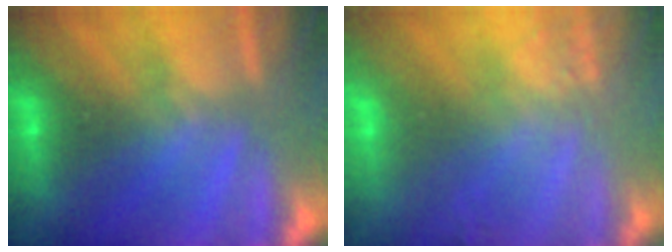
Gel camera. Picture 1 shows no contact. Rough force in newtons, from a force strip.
{"total": 2.4}